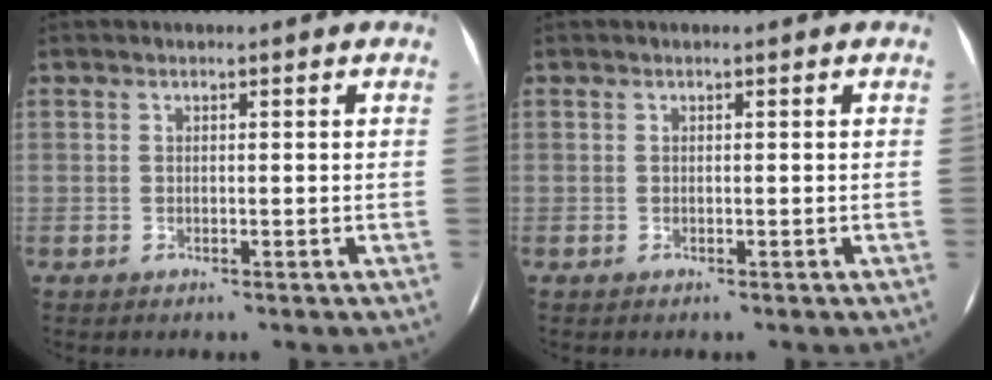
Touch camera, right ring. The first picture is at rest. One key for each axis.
{"total": 0.0}